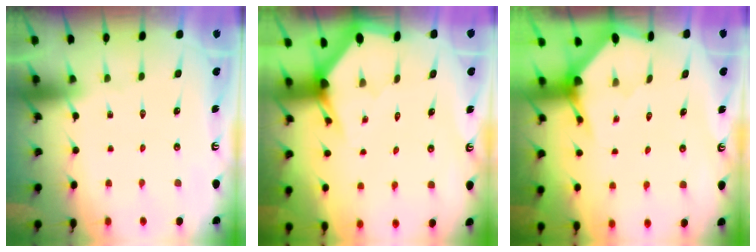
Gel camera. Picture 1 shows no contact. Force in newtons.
{"total": 2.9, "press": 2.9, "slide": 0.1}
{"total": 3.3, "press": 3.3, "slide": 0.1}